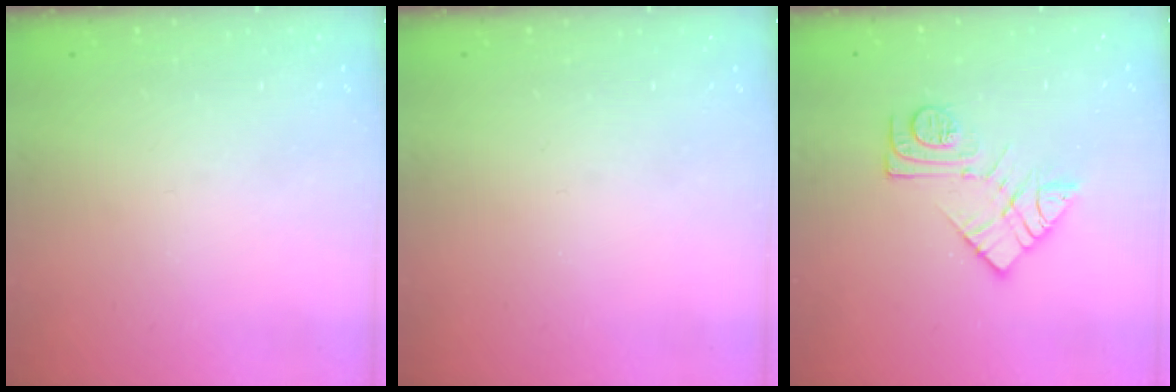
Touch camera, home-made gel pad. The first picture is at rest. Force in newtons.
{"total": 0.0}
{"total": 12.2, "press": 12.1, "slide": 0.7}